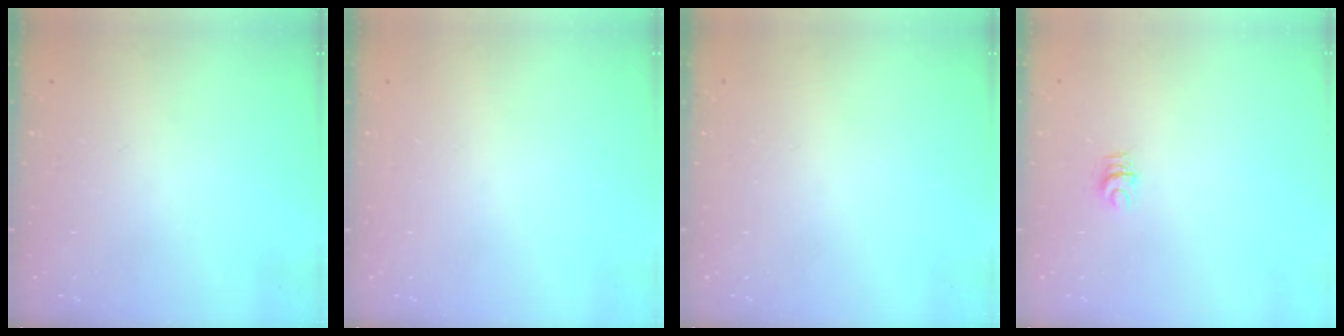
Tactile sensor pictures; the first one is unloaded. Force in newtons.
{"total": 0.0}
{"total": 0.0}
{"total": 4.6, "press": 4.5, "slide": 0.5}